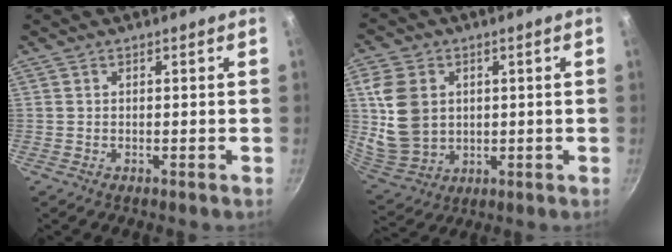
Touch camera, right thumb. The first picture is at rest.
{"total": 12.6, "force": [2.2, 9.9, 7.6], "torque": [-0.132, -0.010, 0.060]}